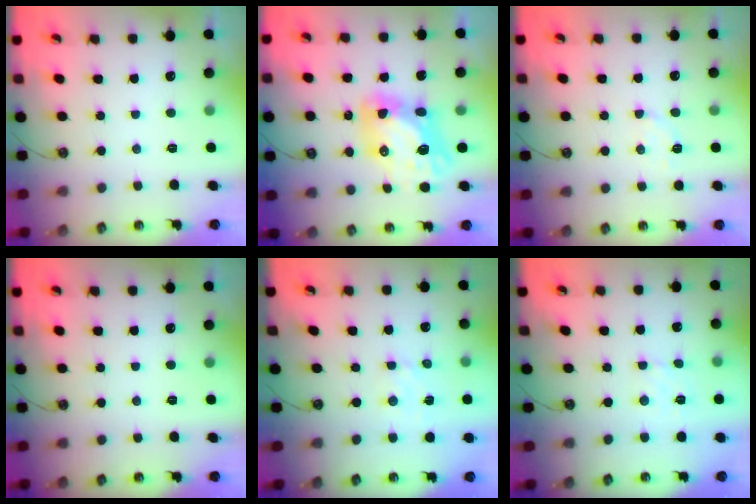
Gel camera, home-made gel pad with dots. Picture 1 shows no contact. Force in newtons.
{"total": 12.7, "press": 12.6, "slide": 1.2}
{"total": 2.8, "press": 2.8, "slide": 0.5}
{"total": 0.0}
{"total": 2.5, "press": 2.4, "slide": 0.4}
{"total": 2.2, "press": 2.1, "slide": 0.4}